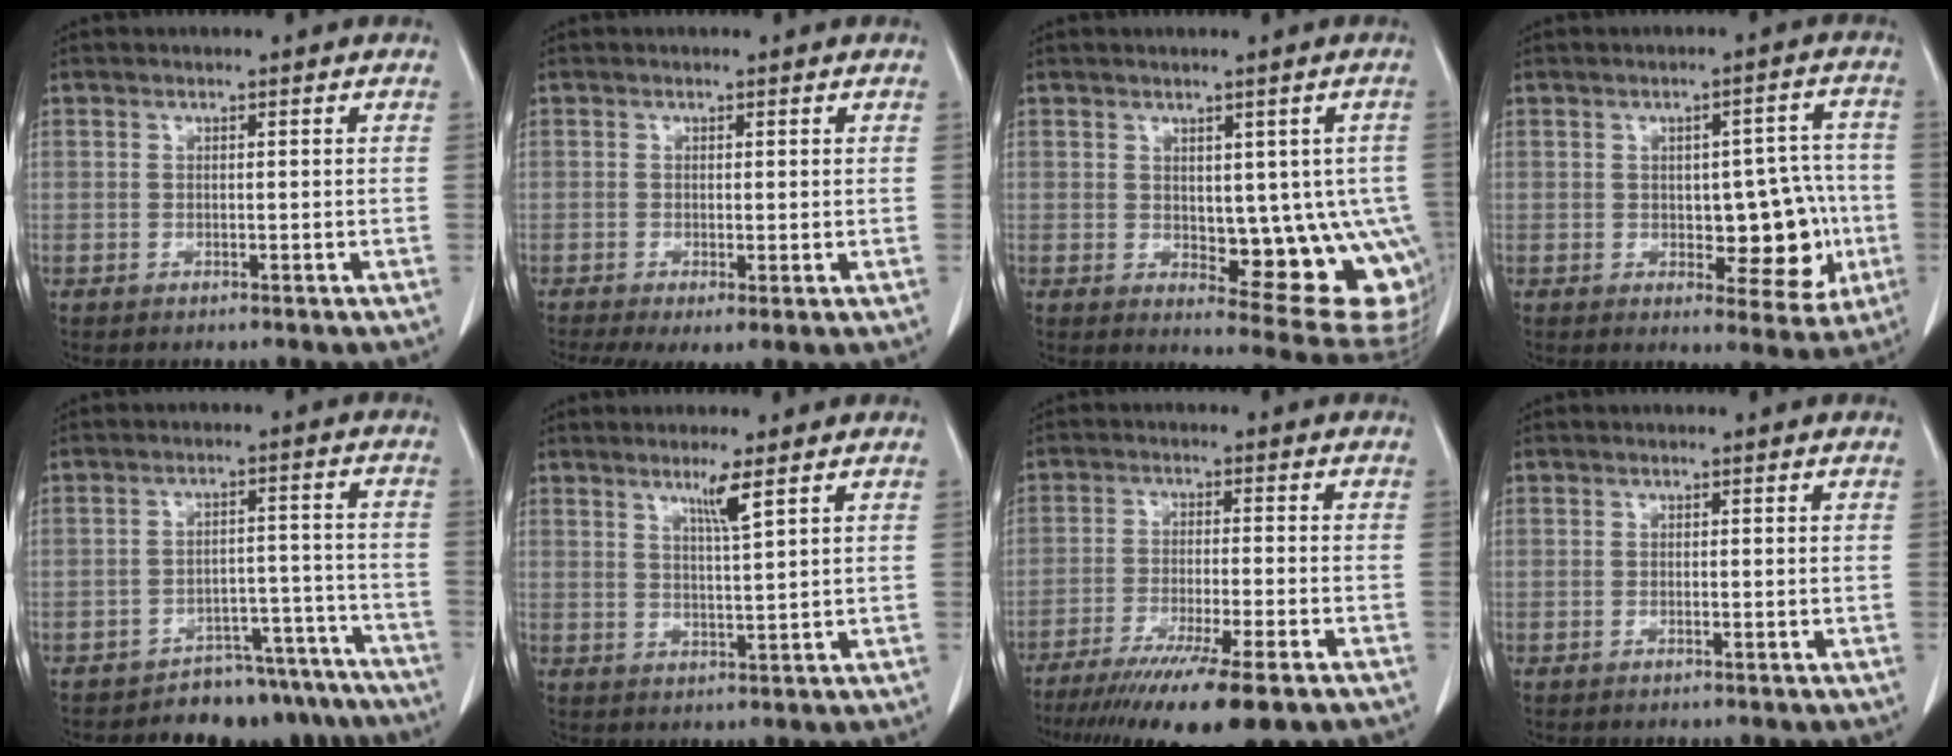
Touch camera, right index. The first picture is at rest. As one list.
[{"total": 5.3, "force": [-2.1, 1.9, 4.5], "torque": [-0.077, -0.017, -0.036]}, {"total": 13.0, "force": [-1.0, 5.6, 11.7], "torque": [-0.101, -0.002, 0.004]}, {"total": 9.7, "force": [-1.5, 4.5, 8.5], "torque": [-0.083, 0.018, -0.009]}, {"total": 12.6, "force": [-11.6, 4.6, 1.4], "torque": [0.019, 0.049, -0.146]}, {"total": 3.8, "force": [2.3, -0.7, 2.9], "torque": [-0.054, -0.010, 0.045]}, {"total": 16.9, "force": [-12.6, 1.0, 11.3], "torque": [-0.151, -0.047, -0.196]}, {"total": 0.0}]